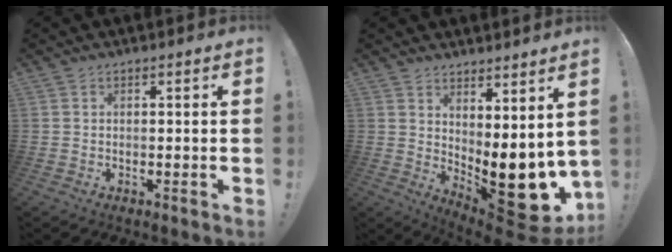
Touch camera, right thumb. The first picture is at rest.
{"total": 13.5, "force": [-2.7, 5.4, 12.1], "torque": [-0.124, -0.019, -0.025]}